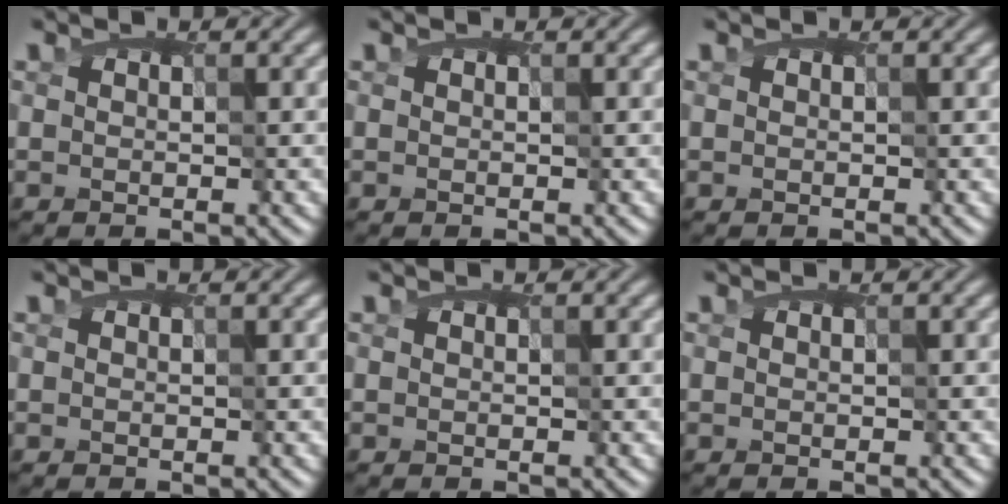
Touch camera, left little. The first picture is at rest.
{"total": 0.0}
{"total": 0.0}
{"total": 0.0}
{"total": 0.0}
{"total": 0.0}